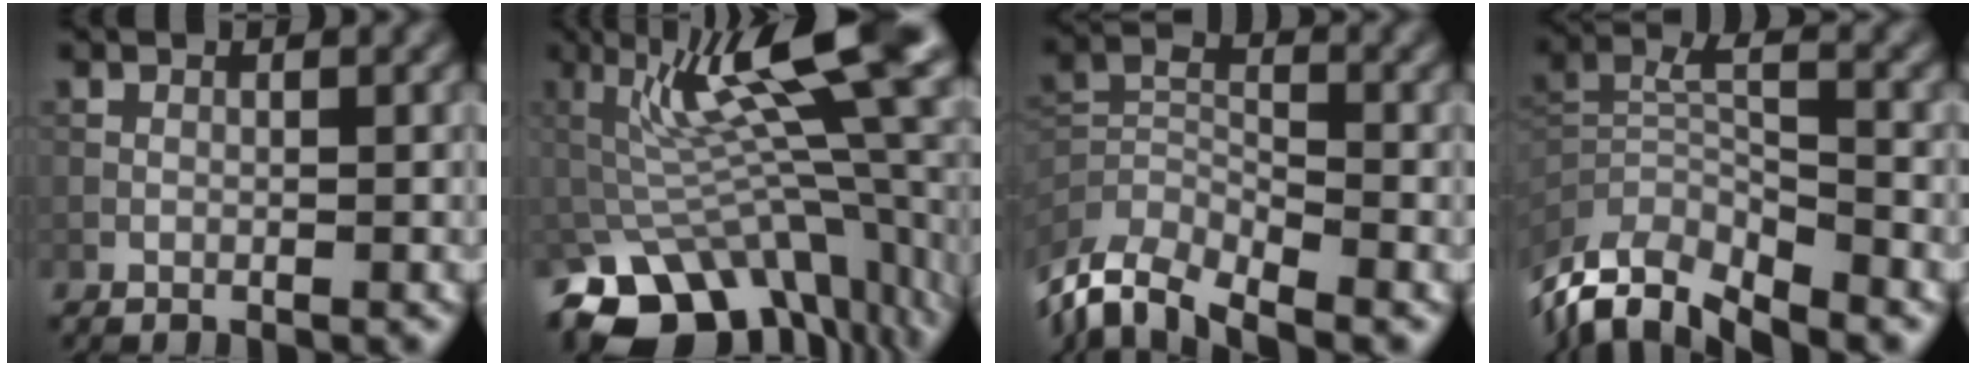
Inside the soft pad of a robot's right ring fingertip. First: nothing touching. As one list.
[{"total": 13.3, "force": [-3.5, 5.4, 11.6], "torque": [-0.171, 0.000, -0.038]}, {"total": 8.3, "force": [-6.5, 3.0, 4.3], "torque": [-0.092, -0.006, -0.125]}, {"total": 10.3, "force": [-7.3, 3.1, 6.4], "torque": [-0.137, 0.000, -0.120]}]